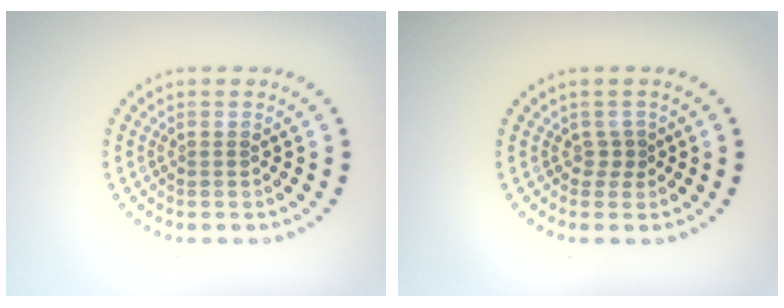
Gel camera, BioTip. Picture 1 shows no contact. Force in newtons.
{"total": 1.1, "press": 0.8, "slide": 0.7}